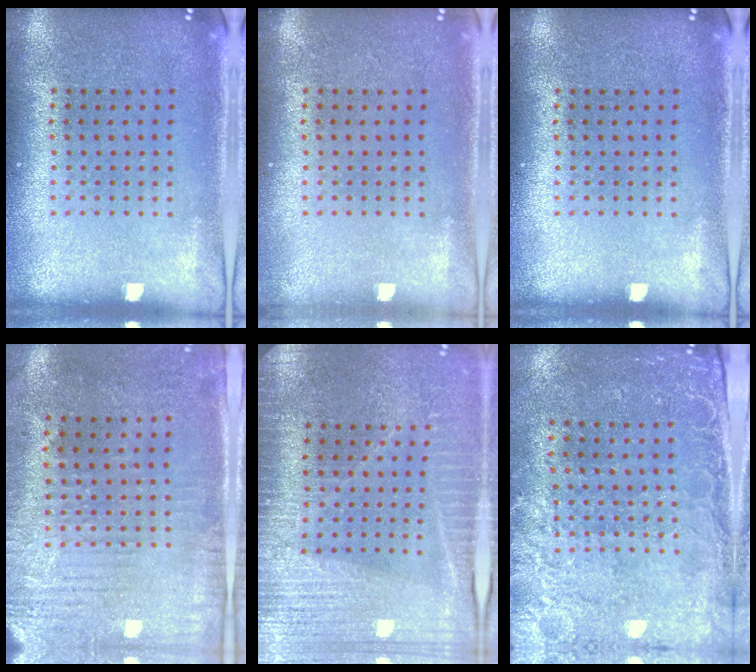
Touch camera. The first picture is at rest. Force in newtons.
{"total": 0.5, "press": 0.5, "slide": 0.2}
{"total": 0.0}
{"total": 3.0, "press": 2.5, "slide": 1.6}
{"total": 3.5, "press": 3.3, "slide": 1.3}
{"total": 2.7, "press": 2.4, "slide": 1.2}